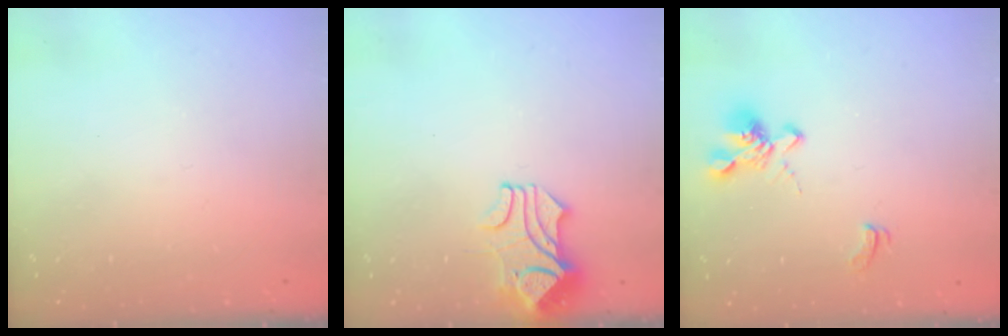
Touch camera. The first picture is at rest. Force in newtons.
{"total": 1.8, "press": 1.3, "slide": 1.1}
{"total": 2.4, "press": 2.0, "slide": 1.2}